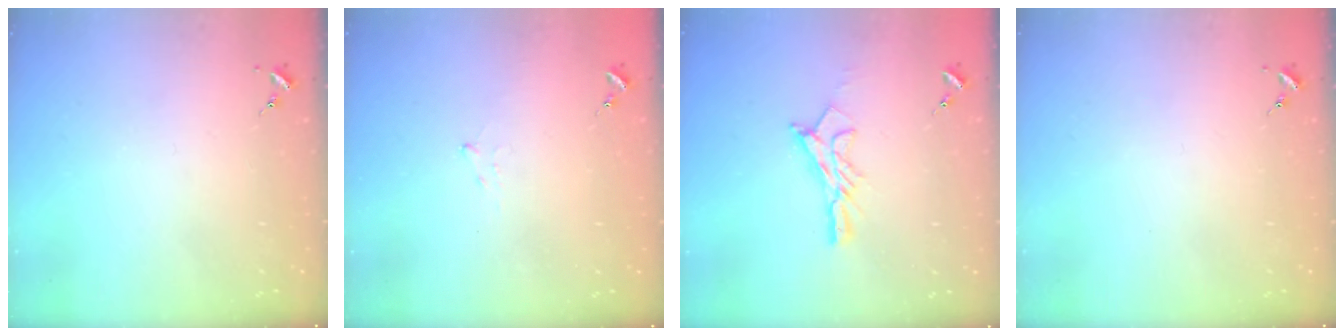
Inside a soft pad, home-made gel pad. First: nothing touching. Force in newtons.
{"total": 5.2, "press": 5.2, "slide": 0.6}
{"total": 11.6, "press": 11.6, "slide": 0.9}
{"total": 0.0}